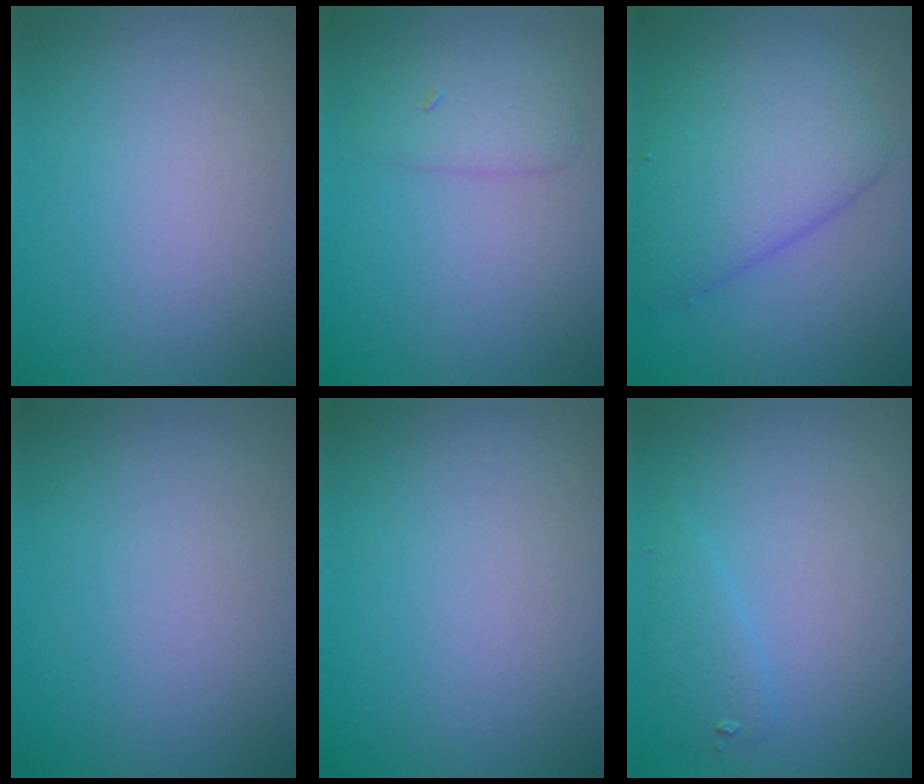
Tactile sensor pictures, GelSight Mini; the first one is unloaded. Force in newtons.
{"total": 2.1, "press": 2.1, "slide": 0.1}
{"total": 6.6, "press": 6.6, "slide": 0.1}
{"total": 0.0}
{"total": 0.0}
{"total": 1.4, "press": 1.4, "slide": 0.0}